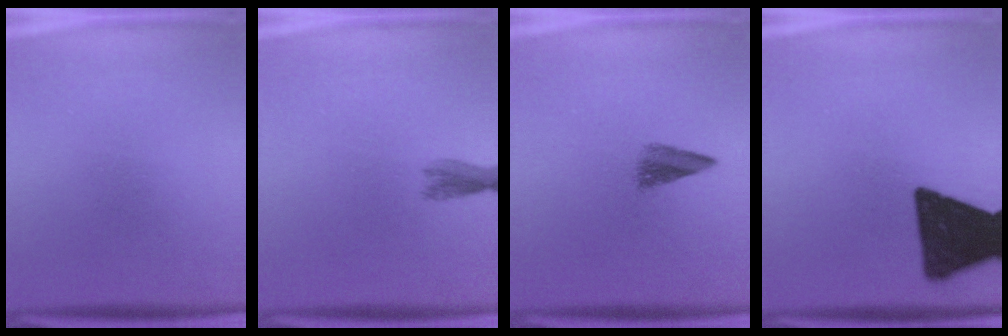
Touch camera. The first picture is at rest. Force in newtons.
{"total": 2.3}
{"total": 2.9}
{"total": 18.4}